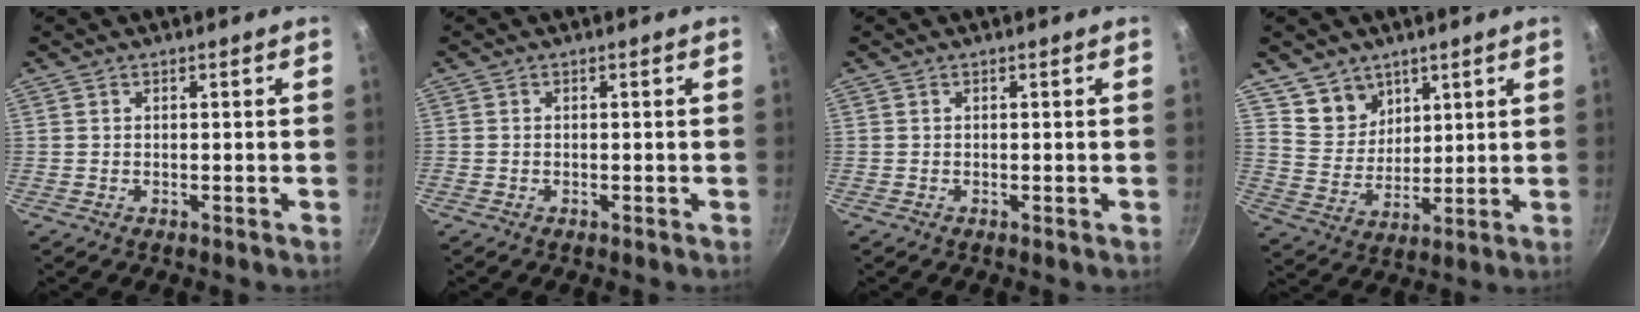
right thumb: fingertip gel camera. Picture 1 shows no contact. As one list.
[{"total": 0.0}, {"total": 0.0}, {"total": 7.9, "force": [5.1, 5.8, 1.7], "torque": [0.002, -0.027, 0.103]}]